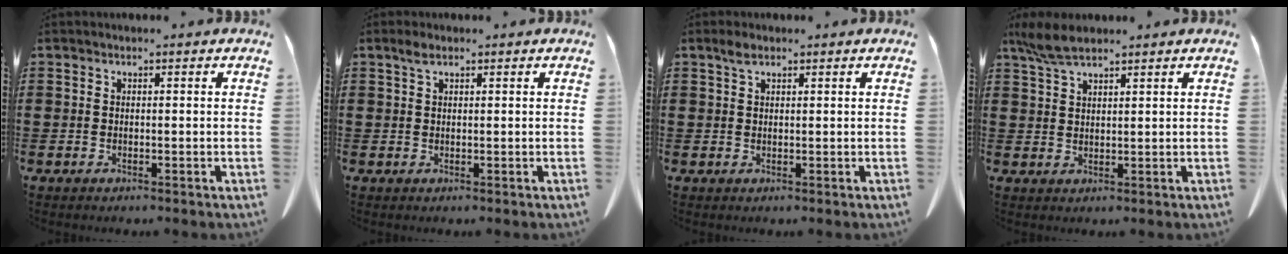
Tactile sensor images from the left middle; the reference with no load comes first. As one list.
[{"total": 1.4, "force": [0.8, 0.5, 1.0], "torque": [-0.023, 0.001, 0.015]}, {"total": 1.7, "force": [1.1, 0.7, 1.1], "torque": [-0.025, 0.002, 0.021]}, {"total": 4.8, "force": [3.6, 1.0, 2.9], "torque": [-0.074, -0.006, 0.066]}]